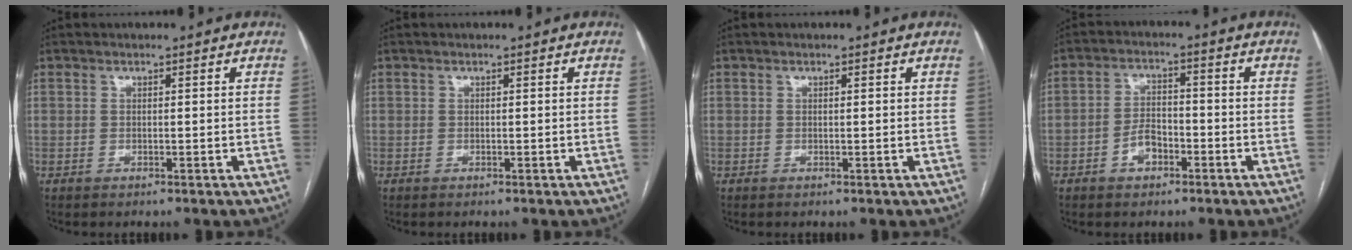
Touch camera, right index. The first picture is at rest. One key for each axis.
{"total": 0.0}
{"total": 0.0}
{"total": 4.3, "fx": -2.2, "fy": 2.6, "fz": 2.8, "tx": -0.053, "ty": 0.011, "tz": -0.038}